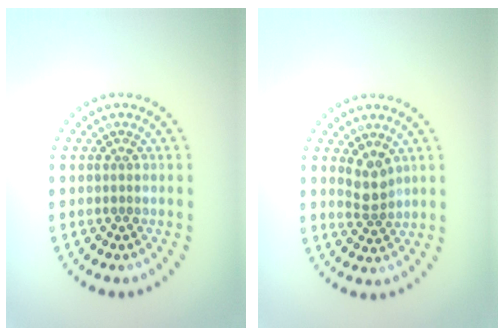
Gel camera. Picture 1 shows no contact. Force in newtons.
{"total": 2.3, "press": 1.9, "slide": 1.3}